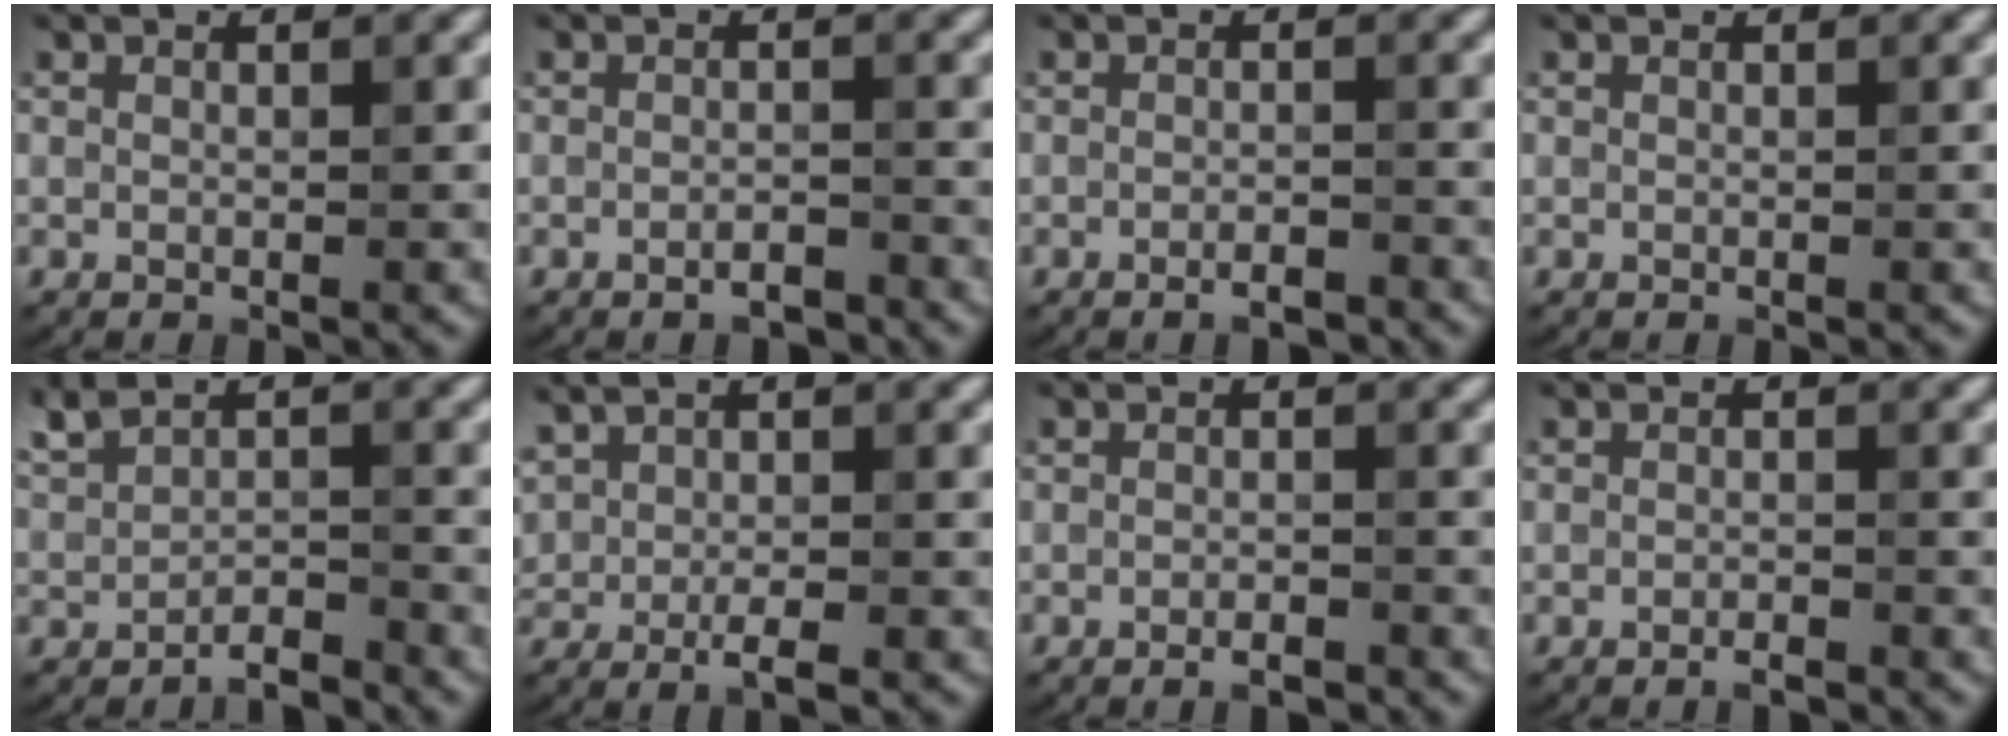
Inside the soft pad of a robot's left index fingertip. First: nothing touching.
{"total": 1.5, "force": [-1.1, 0.3, 1.0], "torque": [-0.015, 0.001, -0.020]}
{"total": 1.7, "force": [-1.2, 0.2, 1.2], "torque": [-0.016, -0.001, -0.020]}
{"total": 0.0}
{"total": 1.9, "force": [-1.1, 0.5, 1.4], "torque": [-0.026, -0.002, -0.021]}
{"total": 3.2, "force": [-0.3, 1.4, 2.8], "torque": [-0.063, -0.007, 0.001]}
{"total": 1.4, "force": [-1.0, 0.2, 1.0], "torque": [-0.013, -0.003, -0.018]}
{"total": 1.1, "force": [-0.8, 0.1, 0.6], "torque": [-0.009, -0.002, -0.016]}